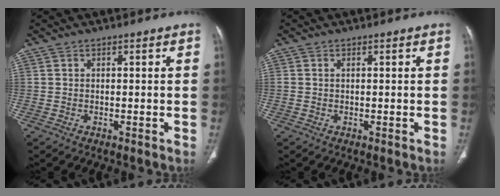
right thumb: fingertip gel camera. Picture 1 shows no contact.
{"total": 0.6, "force": [0.1, 0.4, 0.4], "torque": [-0.012, 0.003, 0.004]}